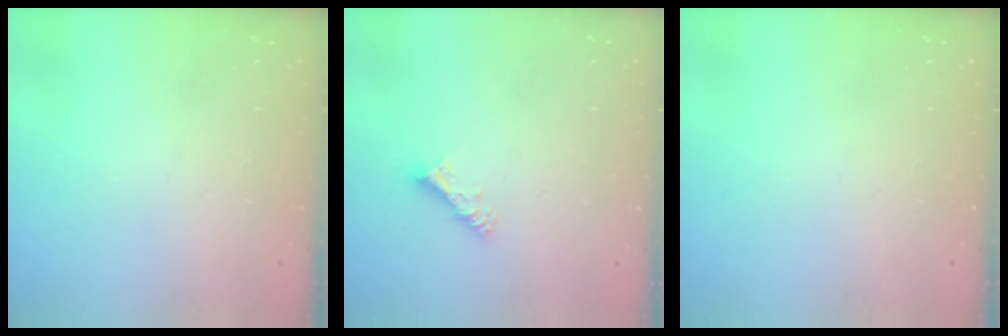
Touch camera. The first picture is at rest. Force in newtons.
{"total": 6.1, "press": 6.1, "slide": 0.5}
{"total": 0.0}